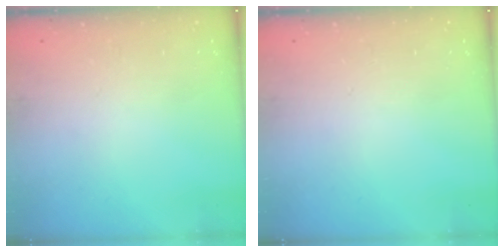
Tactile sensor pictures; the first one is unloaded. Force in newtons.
{"total": 0.0}